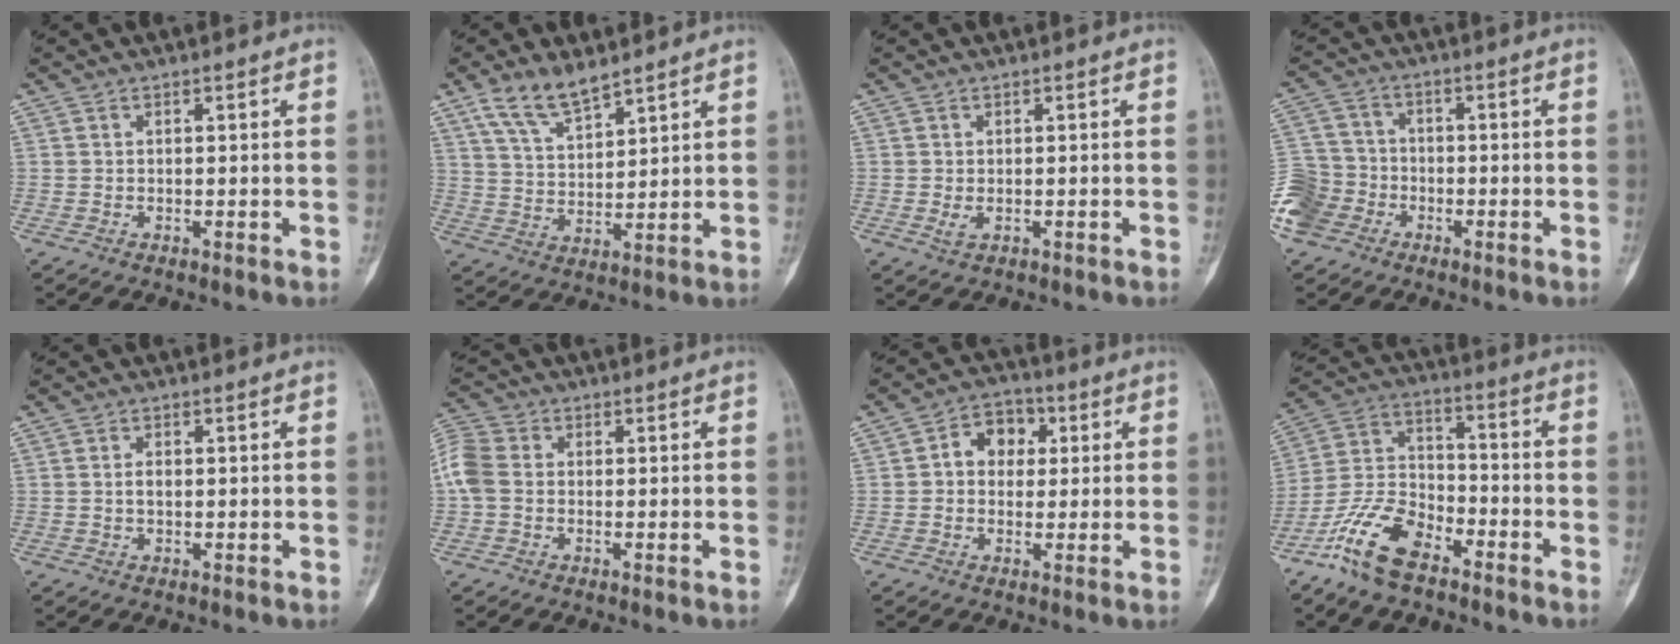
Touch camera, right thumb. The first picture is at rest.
{"total": 8.2, "force": [6.1, 3.1, 4.6], "torque": [-0.075, -0.032, 0.123]}
{"total": 1.5, "force": [-0.3, 0.9, 1.2], "torque": [-0.027, -0.004, -0.003]}
{"total": 9.7, "force": [-5.0, 7.6, 3.3], "torque": [-0.065, 0.031, -0.103]}
{"total": 1.5, "force": [-0.1, 1.0, 1.1], "torque": [-0.019, 0.002, -0.003]}
{"total": 7.5, "force": [-0.3, 5.7, 4.8], "torque": [-0.114, 0.016, -0.017]}
{"total": 7.4, "force": [1.4, 6.0, 4.2], "torque": [-0.032, 0.012, 0.013]}
{"total": 13.2, "force": [-8.8, 6.1, 7.8], "torque": [-0.159, 0.051, -0.179]}